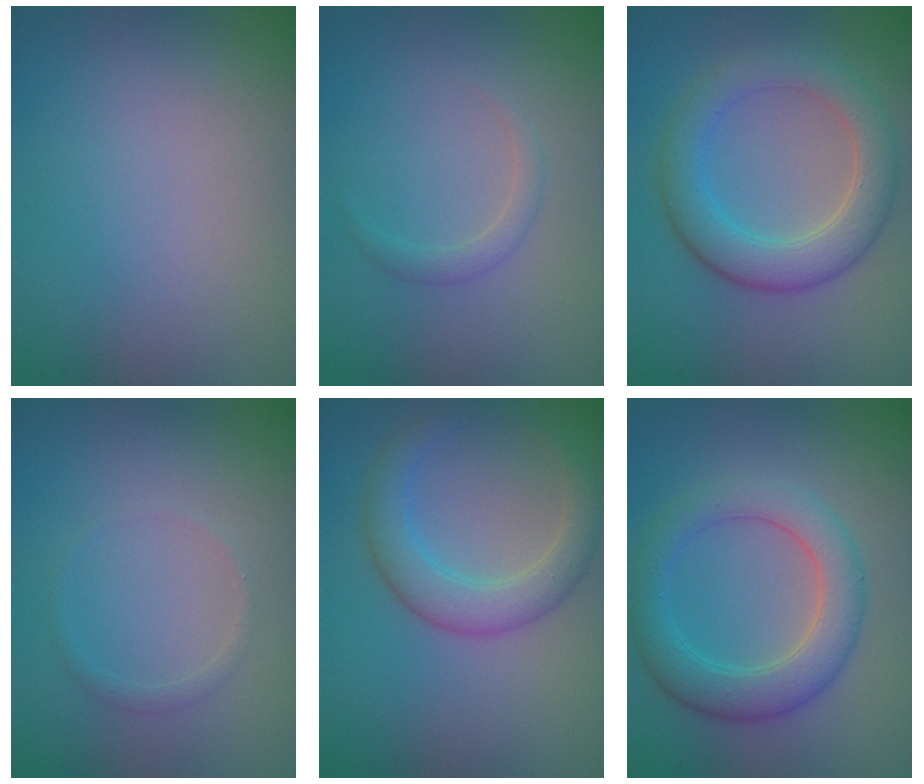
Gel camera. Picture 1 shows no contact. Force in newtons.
{"total": 0.7, "press": 0.7, "slide": 0.1}
{"total": 5.3, "press": 5.3, "slide": 0.2}
{"total": 0.8, "press": 0.8, "slide": 0.0}
{"total": 3.9, "press": 3.9, "slide": 0.2}
{"total": 5.2, "press": 5.2, "slide": 0.1}